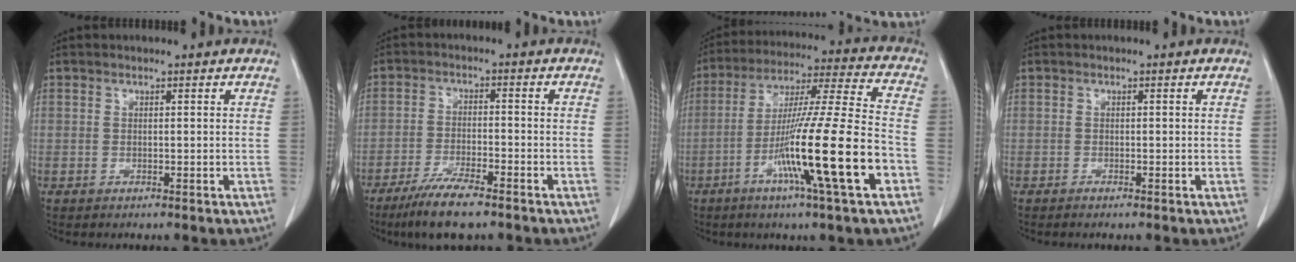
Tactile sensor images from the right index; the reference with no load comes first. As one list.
[{"total": 8.2, "force": [-6.1, 1.0, 5.4], "torque": [-0.099, -0.019, -0.106]}, {"total": 18.9, "force": [-7.1, -0.8, 17.5], "torque": [-0.316, -0.020, -0.127]}, {"total": 0.5, "force": [-0.4, -0.1, 0.3], "torque": [-0.009, 0.000, -0.008]}]